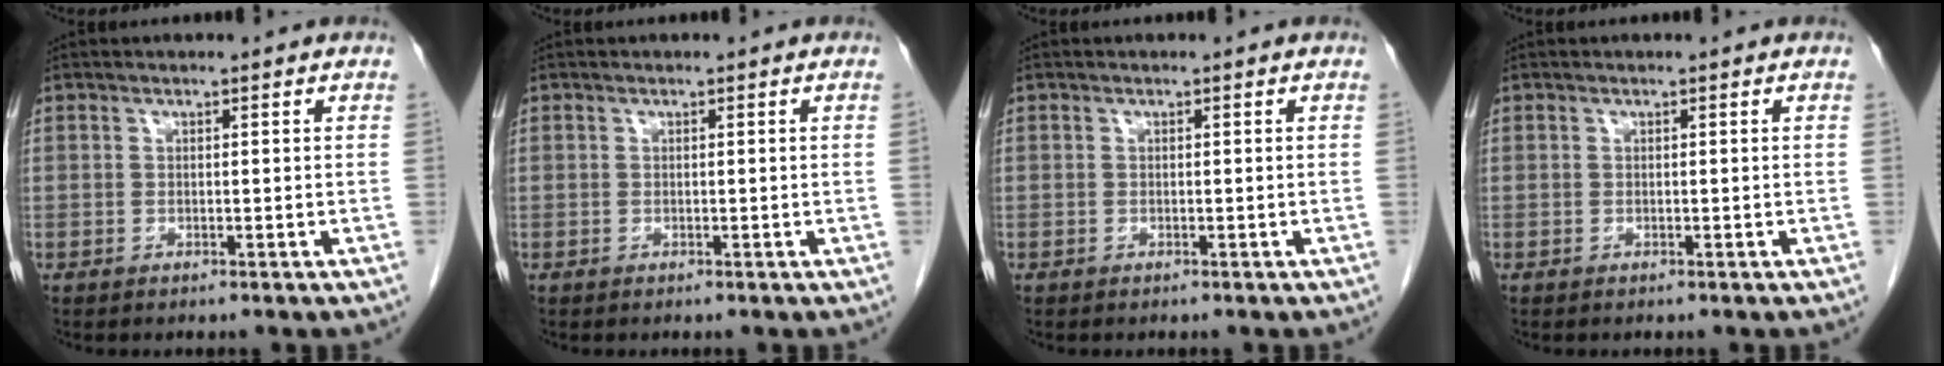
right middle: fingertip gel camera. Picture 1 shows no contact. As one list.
[{"total": 0.0}, {"total": 0.0}, {"total": 0.0}]